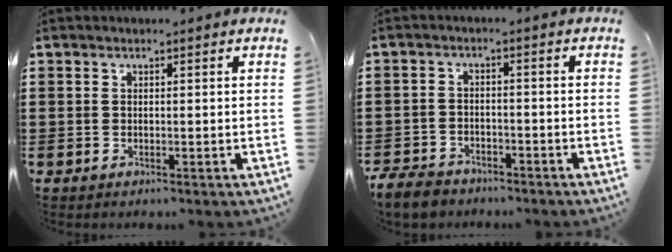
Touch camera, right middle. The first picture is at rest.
{"total": 4.3, "force": [-4.1, 1.3, 0.7], "torque": [-0.027, -0.001, -0.088]}